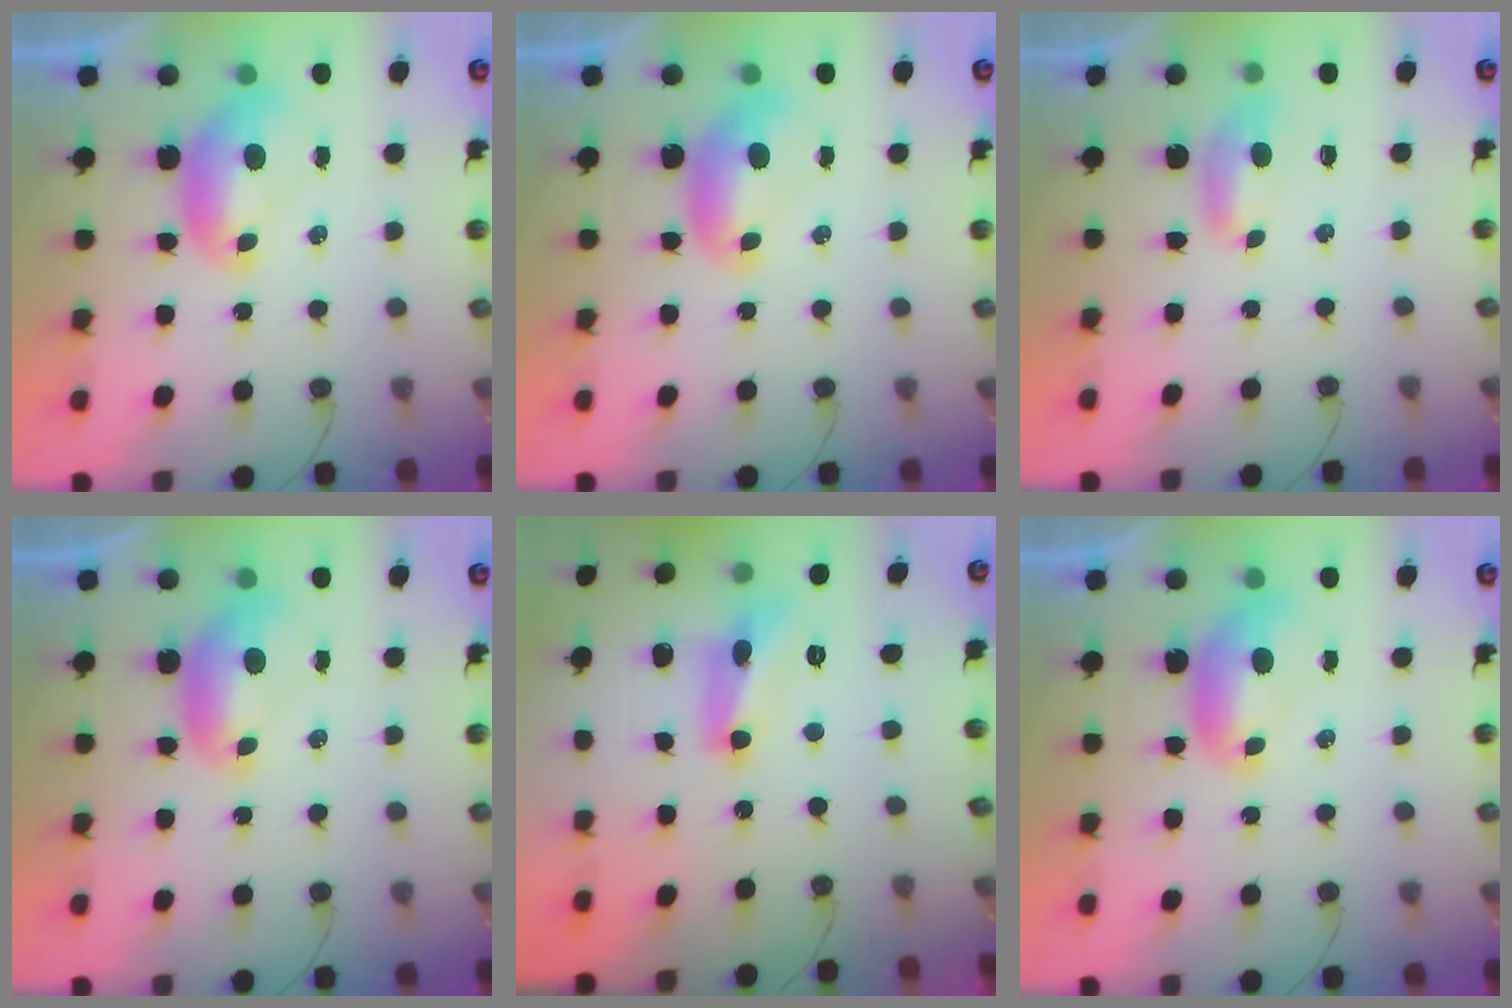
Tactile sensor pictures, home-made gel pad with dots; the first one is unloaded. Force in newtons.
{"total": 0.0}
{"total": 3.0, "press": 2.9, "slide": 0.4}
{"total": 0.0}
{"total": 8.6, "press": 8.6, "slide": 0.4}
{"total": 0.0}